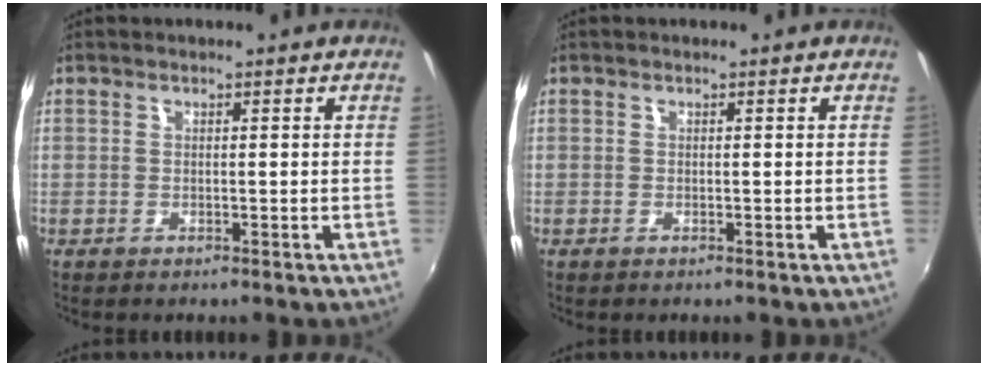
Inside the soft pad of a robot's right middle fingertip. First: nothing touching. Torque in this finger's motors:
{"motor_torque": [-0.06, -0.16, 0.00, 0.01]}